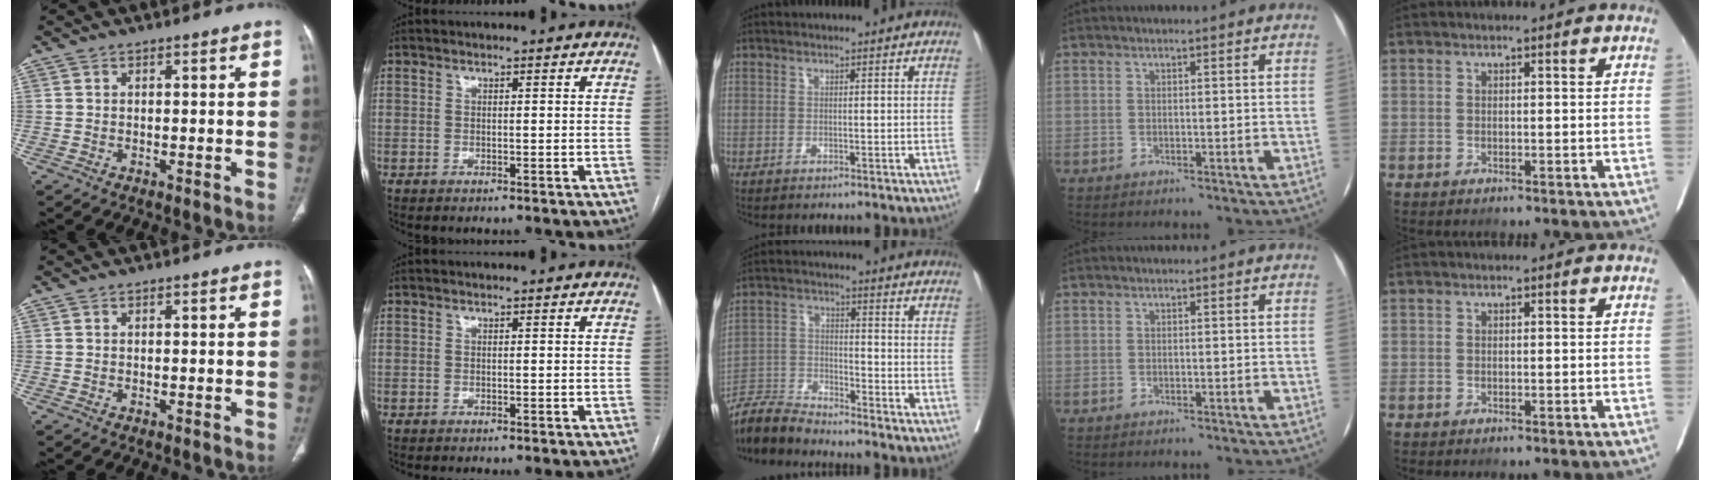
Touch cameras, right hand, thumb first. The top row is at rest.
{"middle": {"total": 6.7, "force": [-6.7, 0.0, 0.3], "torque": [-0.011, -0.004, -0.129]}}